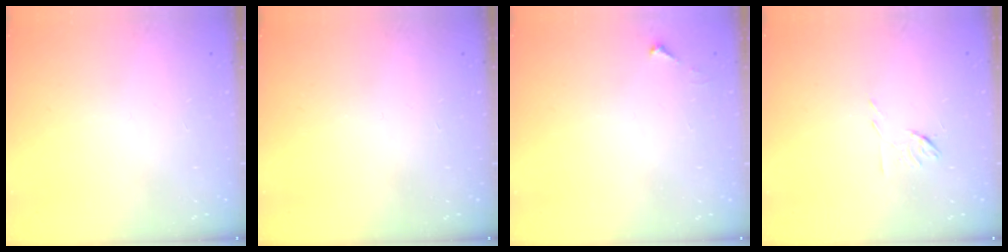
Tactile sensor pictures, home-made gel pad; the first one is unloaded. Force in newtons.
{"total": 0.0}
{"total": 3.4, "press": 3.4, "slide": 0.4}
{"total": 5.3, "press": 5.2, "slide": 1.0}